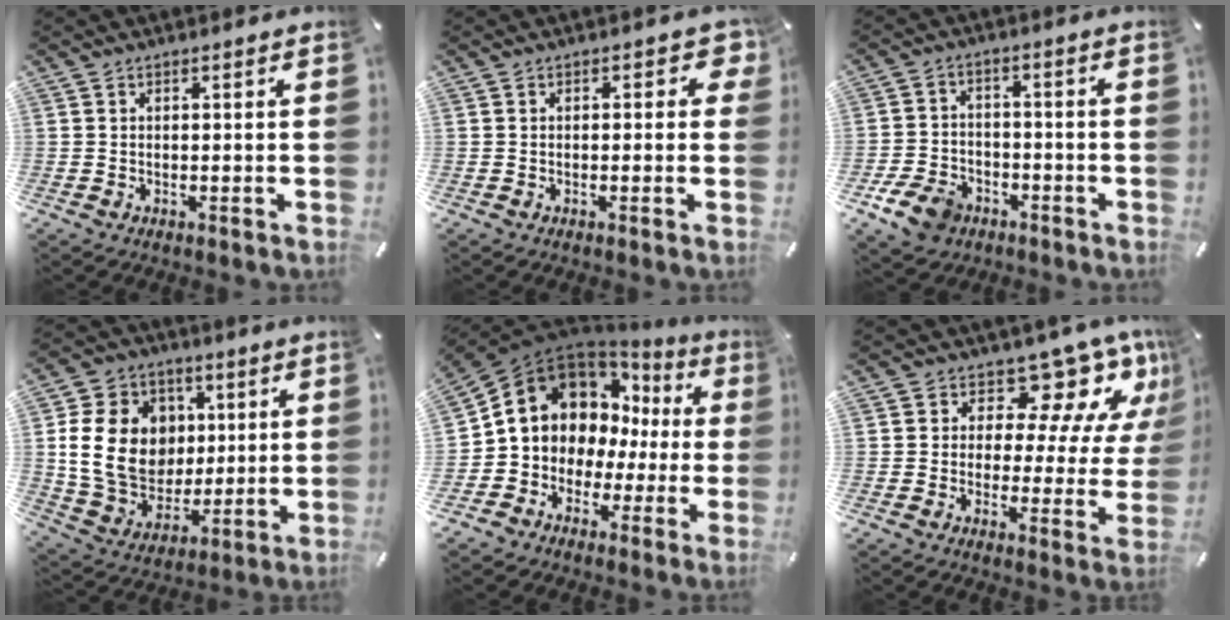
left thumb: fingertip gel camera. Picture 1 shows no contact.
{"total": 2.9, "force": [0.5, 1.7, 2.3], "torque": [-0.022, 0.000, 0.003]}
{"total": 8.7, "force": [-4.9, 6.1, 3.9], "torque": [-0.069, 0.033, -0.089]}
{"total": 17.8, "force": [2.5, 15.2, 8.9], "torque": [-0.165, 0.001, 0.055]}
{"total": 11.3, "force": [3.3, 10.1, 3.8], "torque": [-0.079, -0.032, 0.069]}
{"total": 12.6, "force": [8.4, 6.8, 6.5], "torque": [-0.081, -0.073, 0.142]}